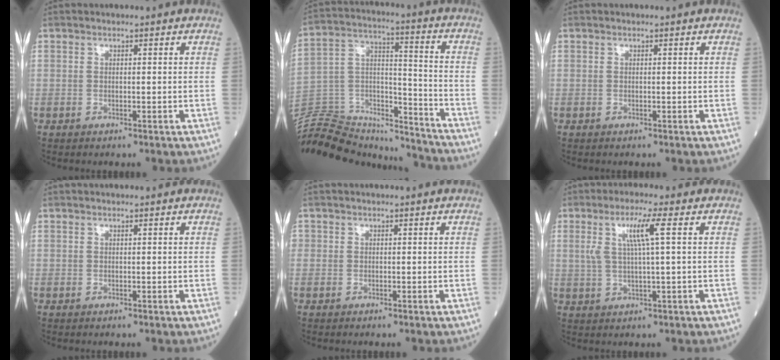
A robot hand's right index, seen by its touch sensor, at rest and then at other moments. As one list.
[{"total": 22.2, "force": [-20.9, 5.5, 5.0], "torque": [-0.131, 0.035, -0.332]}, {"total": 0.0}, {"total": 0.0}, {"total": 0.6, "force": [-0.3, 0.5, 0.0], "torque": [-0.001, 0.004, -0.008]}, {"total": 5.9, "force": [1.8, -0.3, 5.6], "torque": [-0.113, 0.006, 0.037]}]